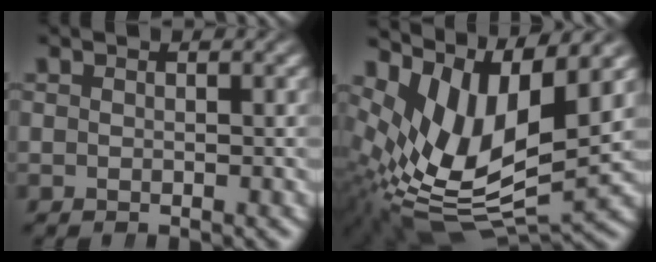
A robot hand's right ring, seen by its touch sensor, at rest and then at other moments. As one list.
[{"total": 11.9, "force": [0.6, 7.8, 9.0], "torque": [-0.183, -0.027, 0.019]}]